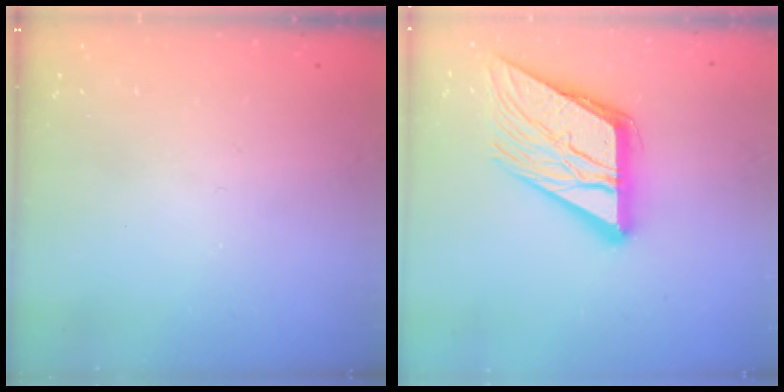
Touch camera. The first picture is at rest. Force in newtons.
{"total": 17.4, "press": 17.3, "slide": 1.3}